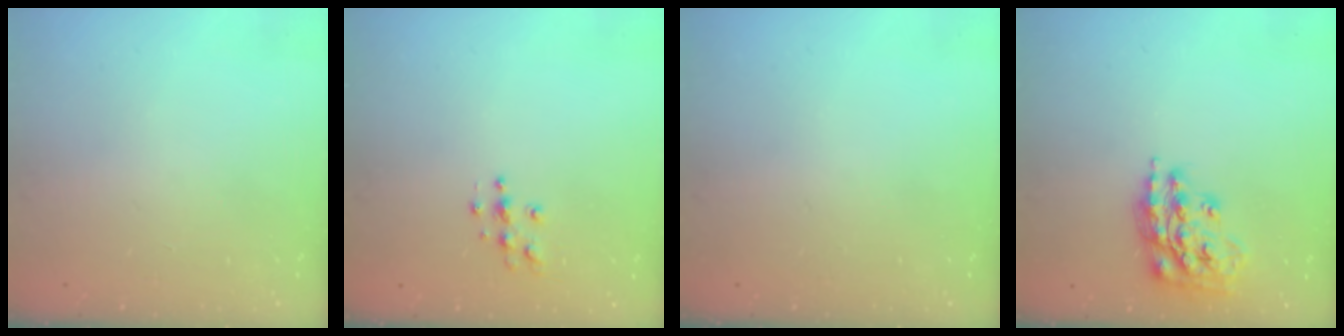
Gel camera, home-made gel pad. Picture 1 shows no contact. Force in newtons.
{"total": 5.1, "press": 5.1, "slide": 0.3}
{"total": 0.0}
{"total": 15.2, "press": 15.1, "slide": 0.8}